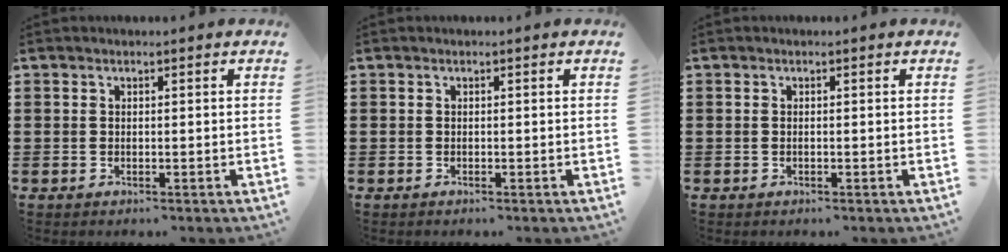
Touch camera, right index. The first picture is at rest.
{"total": 0.0}
{"total": 0.0}